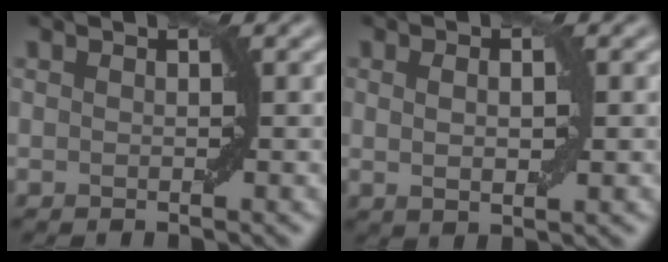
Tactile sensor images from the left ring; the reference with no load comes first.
{"total": 2.3, "force": [0.4, 0.8, 2.1], "torque": [-0.040, 0.001, 0.008]}